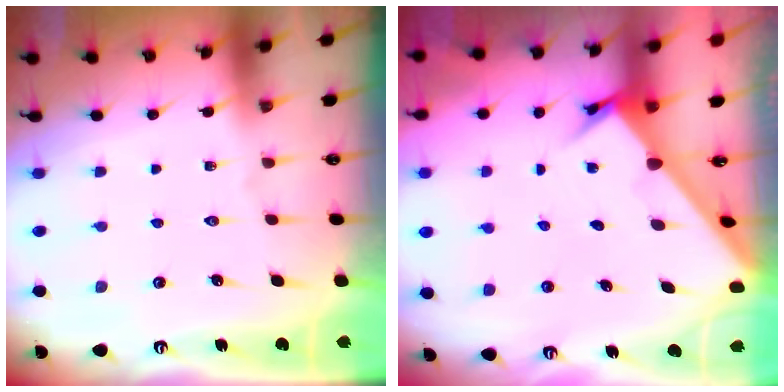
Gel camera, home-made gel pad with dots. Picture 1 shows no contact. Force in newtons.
{"total": 2.6, "press": 2.5, "slide": 0.3}